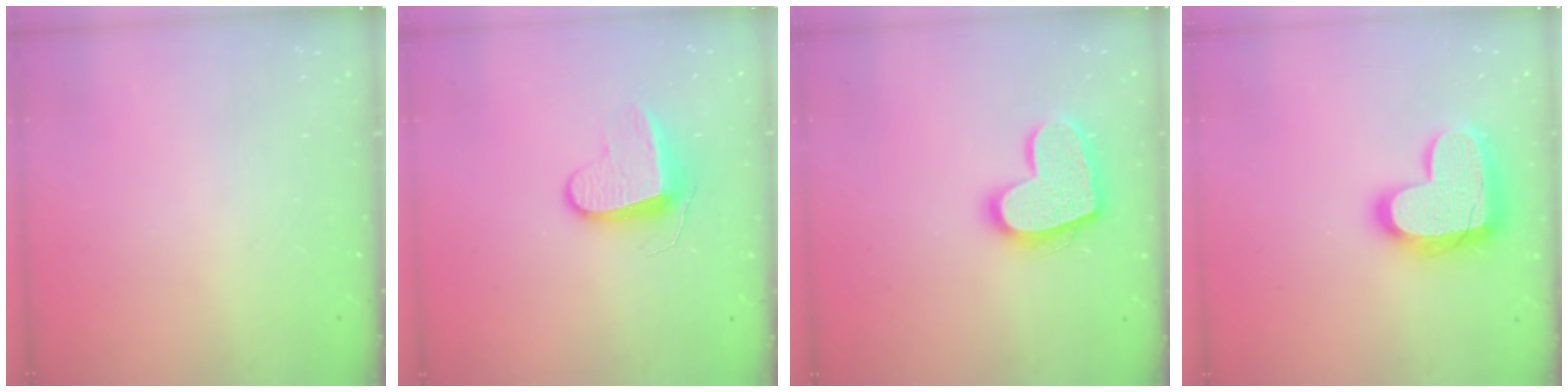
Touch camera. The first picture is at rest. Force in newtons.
{"total": 8.9, "press": 8.9, "slide": 0.1}
{"total": 16.9, "press": 16.9, "slide": 1.3}
{"total": 17.9, "press": 17.9, "slide": 1.4}